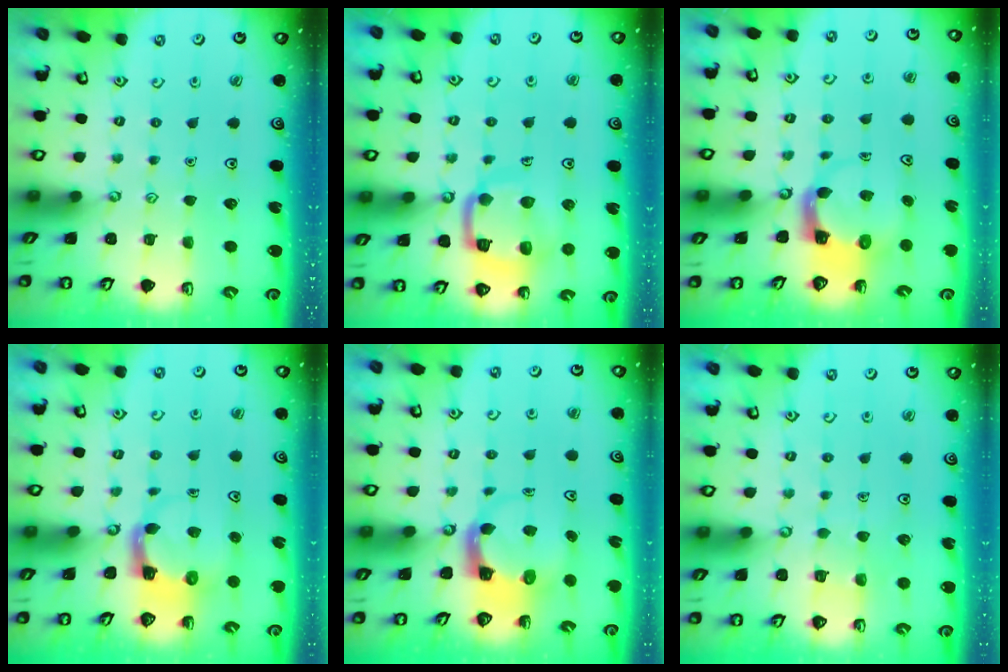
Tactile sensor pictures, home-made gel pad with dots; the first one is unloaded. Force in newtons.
{"total": 14.7, "press": 14.6, "slide": 1.6}
{"total": 3.9, "press": 3.9, "slide": 0.4}
{"total": 3.7, "press": 3.7, "slide": 0.6}
{"total": 3.7, "press": 3.7, "slide": 0.6}
{"total": 2.6, "press": 2.6, "slide": 0.2}